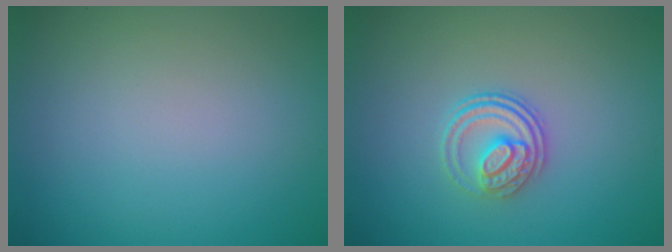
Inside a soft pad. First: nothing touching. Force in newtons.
{"total": 2.9, "press": 2.4, "slide": 1.6}